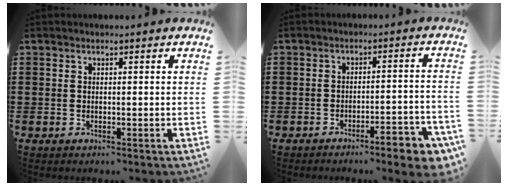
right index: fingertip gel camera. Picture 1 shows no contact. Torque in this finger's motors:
{"motor_torque": [1.52, -0.62, 0.55, 0.11]}